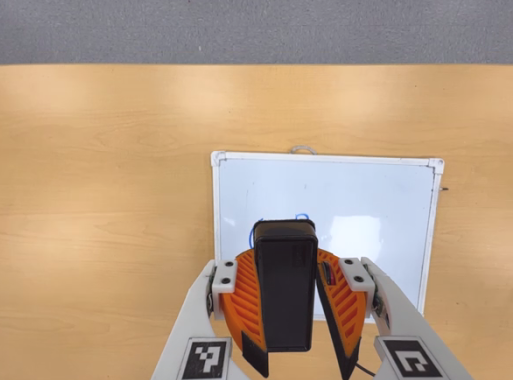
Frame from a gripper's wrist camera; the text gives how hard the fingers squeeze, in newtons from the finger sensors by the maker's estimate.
{"total": 10.0, "left": 9.1, "right": 10.8}